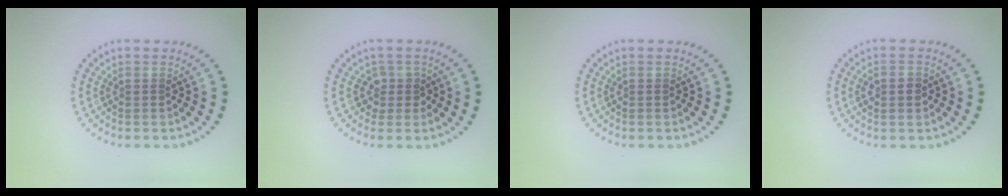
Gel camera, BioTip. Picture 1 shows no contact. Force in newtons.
{"total": 1.7, "press": 1.3, "slide": 1.1}
{"total": 0.0}
{"total": 1.5, "press": 1.5, "slide": 0.1}